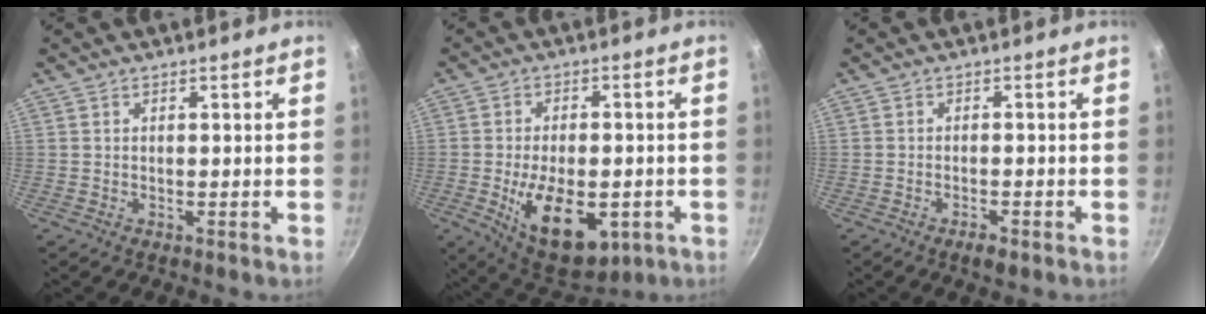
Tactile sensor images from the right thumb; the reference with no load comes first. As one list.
[{"total": 16.0, "force": [-4.5, 8.8, 12.5], "torque": [-0.169, 0.000, -0.054]}, {"total": 2.6, "force": [-1.6, 0.9, 1.8], "torque": [-0.031, 0.011, -0.027]}]